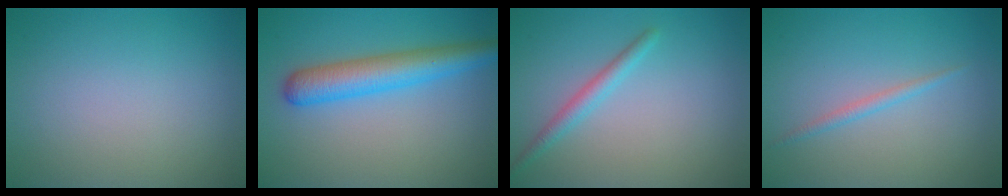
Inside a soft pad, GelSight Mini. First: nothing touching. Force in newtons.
{"total": 5.1, "press": 5.1, "slide": 0.1}
{"total": 1.8, "press": 1.8, "slide": 0.0}
{"total": 1.0, "press": 1.0, "slide": 0.0}